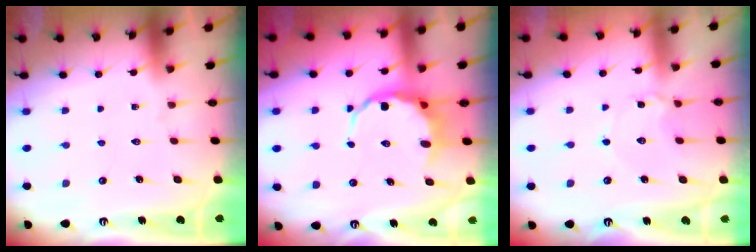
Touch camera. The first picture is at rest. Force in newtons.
{"total": 7.1, "press": 6.9, "slide": 1.7}
{"total": 3.2, "press": 3.2, "slide": 0.3}